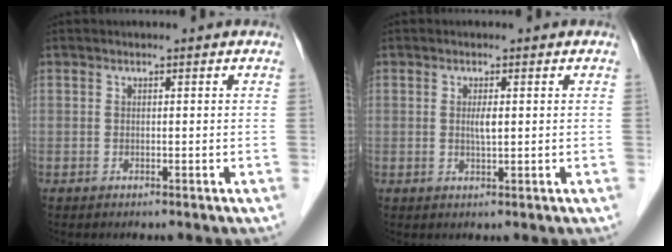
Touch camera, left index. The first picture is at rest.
{"total": 1.6, "force": [0.2, 0.2, 1.6], "torque": [-0.033, -0.003, 0.004]}